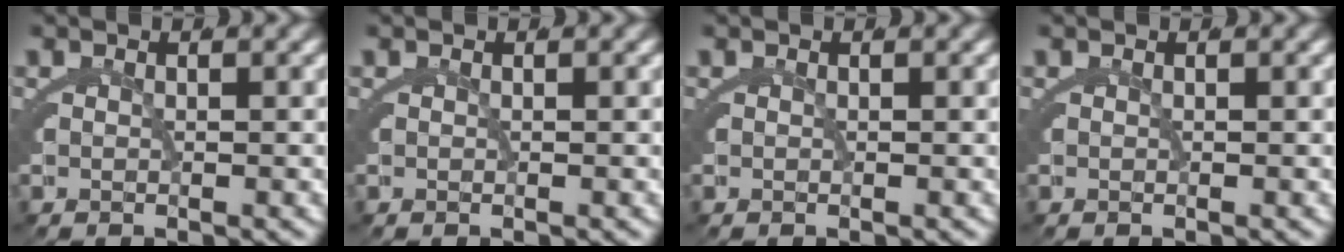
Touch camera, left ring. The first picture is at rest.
{"total": 0.0}
{"total": 0.0}
{"total": 0.0}